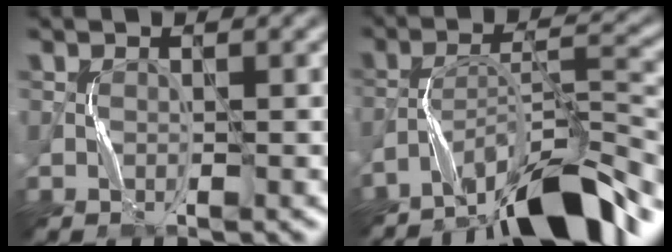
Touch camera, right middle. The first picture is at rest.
{"total": 9.7, "force": [-7.7, 1.6, 5.8], "torque": [-0.087, 0.015, -0.133]}